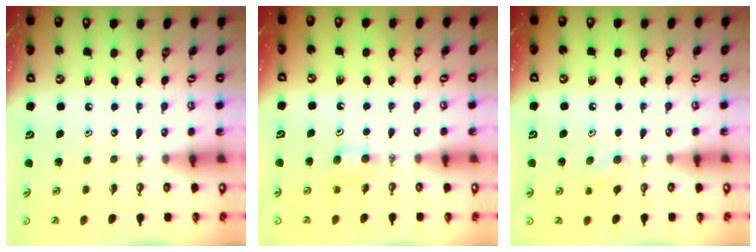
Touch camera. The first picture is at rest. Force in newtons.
{"total": 3.6, "press": 3.6, "slide": 0.7}
{"total": 4.6, "press": 4.2, "slide": 1.8}